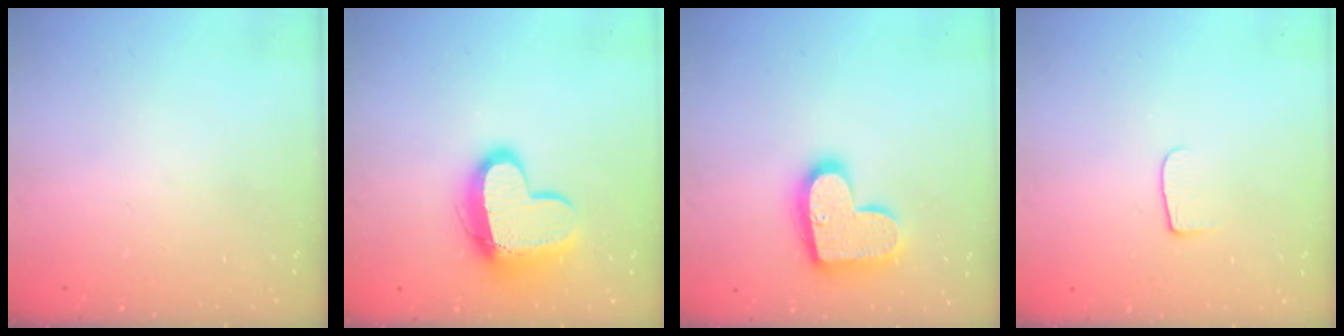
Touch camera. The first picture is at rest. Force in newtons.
{"total": 14.4, "press": 14.4, "slide": 1.0}
{"total": 17.1, "press": 17.1, "slide": 1.0}
{"total": 6.5, "press": 6.5, "slide": 0.7}